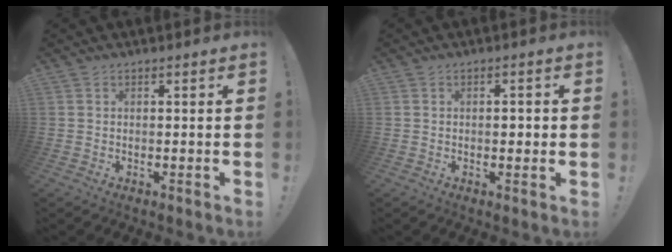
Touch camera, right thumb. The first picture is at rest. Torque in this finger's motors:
{"motor_torque": [-0.01, -0.15, 0.00, 0.03, 0.05]}